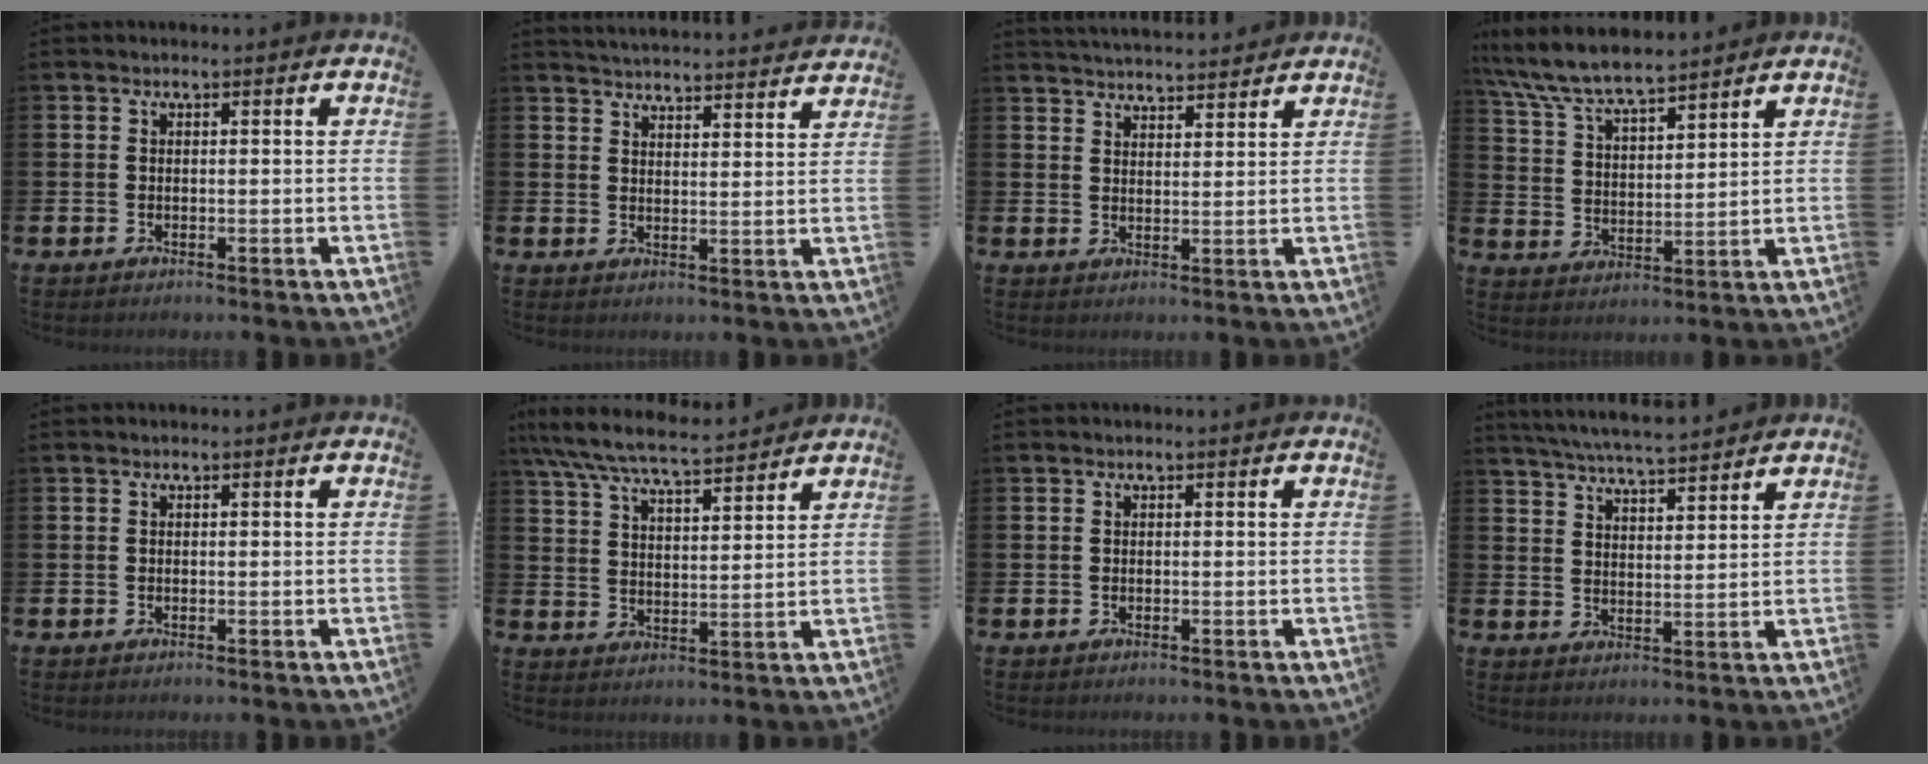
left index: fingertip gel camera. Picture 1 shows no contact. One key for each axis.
{"total": 4.6, "fx": 4.6, "fy": -0.1, "fz": -0.1, "tx": -0.005, "ty": -0.035, "tz": 0.082}
{"total": 4.1, "fx": 4.1, "fy": 0.3, "fz": -0.2, "tx": -0.005, "ty": -0.024, "tz": 0.075}
{"total": 7.7, "fx": 7.3, "fy": 1.0, "fz": 2.2, "tx": -0.077, "ty": -0.035, "tz": 0.132}
{"total": 0.0}
{"total": 7.9, "fx": 7.3, "fy": 1.1, "fz": 2.8, "tx": -0.084, "ty": -0.038, "tz": 0.131}
{"total": 0.0}
{"total": 5.9, "fx": 5.8, "fy": 0.1, "fz": 1.1, "tx": -0.045, "ty": -0.028, "tz": 0.105}